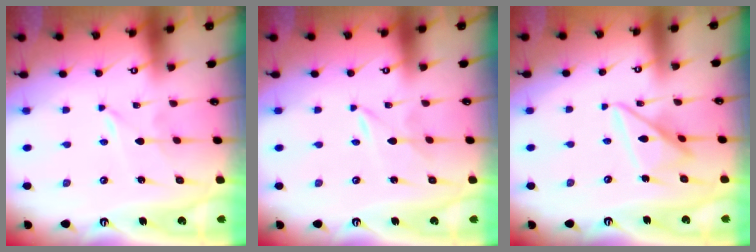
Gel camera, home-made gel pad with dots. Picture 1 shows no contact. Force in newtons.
{"total": 0.7, "press": 0.7, "slide": 0.1}
{"total": 12.2, "press": 12.1, "slide": 1.1}